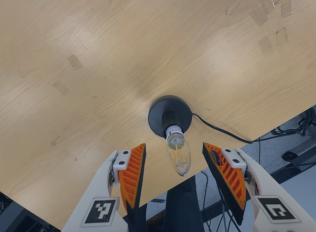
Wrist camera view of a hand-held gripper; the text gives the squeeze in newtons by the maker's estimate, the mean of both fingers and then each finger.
{"total": 0.0}